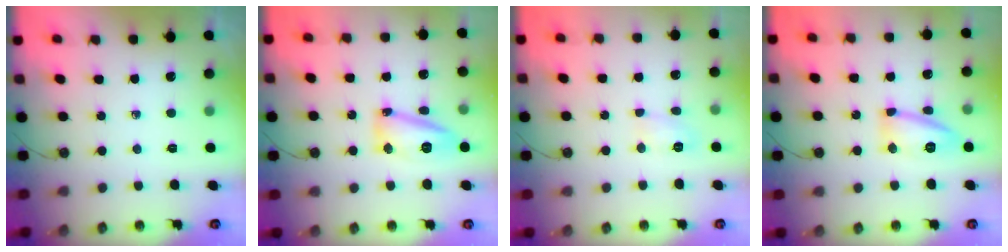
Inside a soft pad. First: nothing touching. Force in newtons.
{"total": 13.7, "press": 13.6, "slide": 1.4}
{"total": 4.4, "press": 4.4, "slide": 0.4}
{"total": 12.7, "press": 12.6, "slide": 1.0}